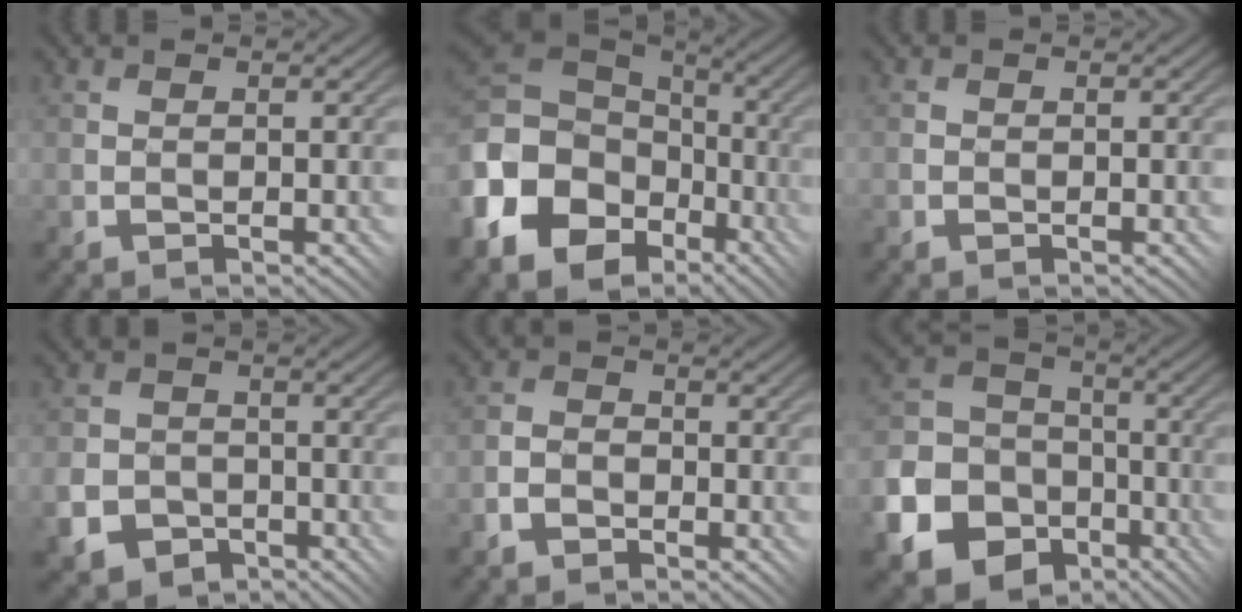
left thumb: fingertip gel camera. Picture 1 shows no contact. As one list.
[{"total": 17.5, "force": [-6.2, 12.7, 10.4], "torque": [-0.257, -0.016, -0.106]}, {"total": 0.7, "force": [-0.4, 0.5, 0.3], "torque": [-0.003, -0.002, -0.009]}, {"total": 5.4, "force": [-2.3, 4.5, 1.9], "torque": [-0.051, -0.017, -0.049]}, {"total": 2.8, "force": [-1.8, 1.8, 1.1], "torque": [-0.019, 0.004, -0.039]}, {"total": 16.1, "force": [-7.3, 12.9, 6.4], "torque": [-0.177, -0.056, -0.136]}]